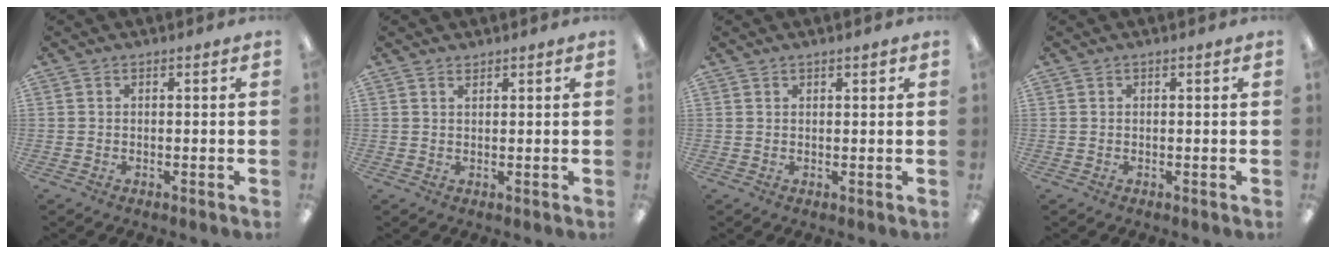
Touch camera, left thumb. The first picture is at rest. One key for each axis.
{"total": 1.1, "fx": 1.0, "fy": 0.2, "fz": 0.2, "tx": -0.005, "ty": -0.001, "tz": 0.020}
{"total": 1.1, "fx": 0.9, "fy": 0.4, "fz": 0.6, "tx": -0.011, "ty": 0.000, "tz": 0.016}
{"total": 0.0}